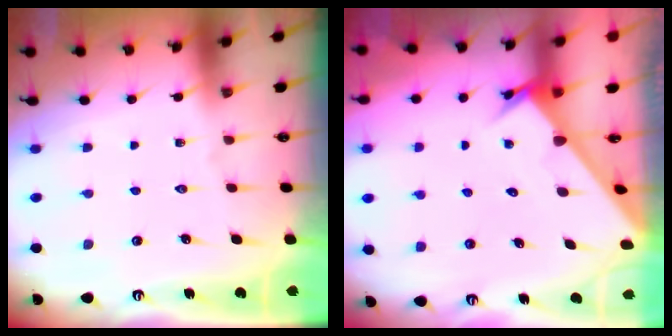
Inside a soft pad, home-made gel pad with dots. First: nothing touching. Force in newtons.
{"total": 2.7, "press": 2.7, "slide": 0.1}